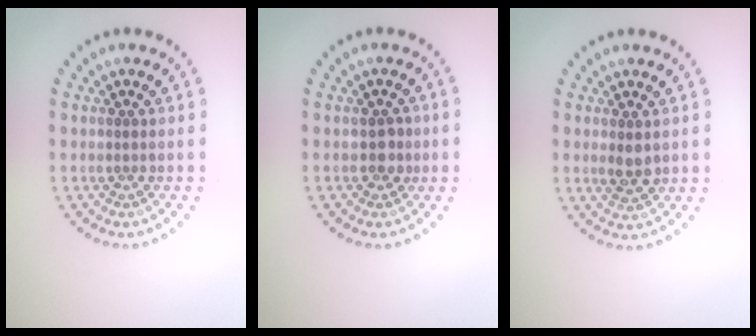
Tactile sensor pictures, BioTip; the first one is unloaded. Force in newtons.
{"total": 1.4, "press": 1.3, "slide": 0.5}
{"total": 1.9, "press": 1.9, "slide": 0.4}